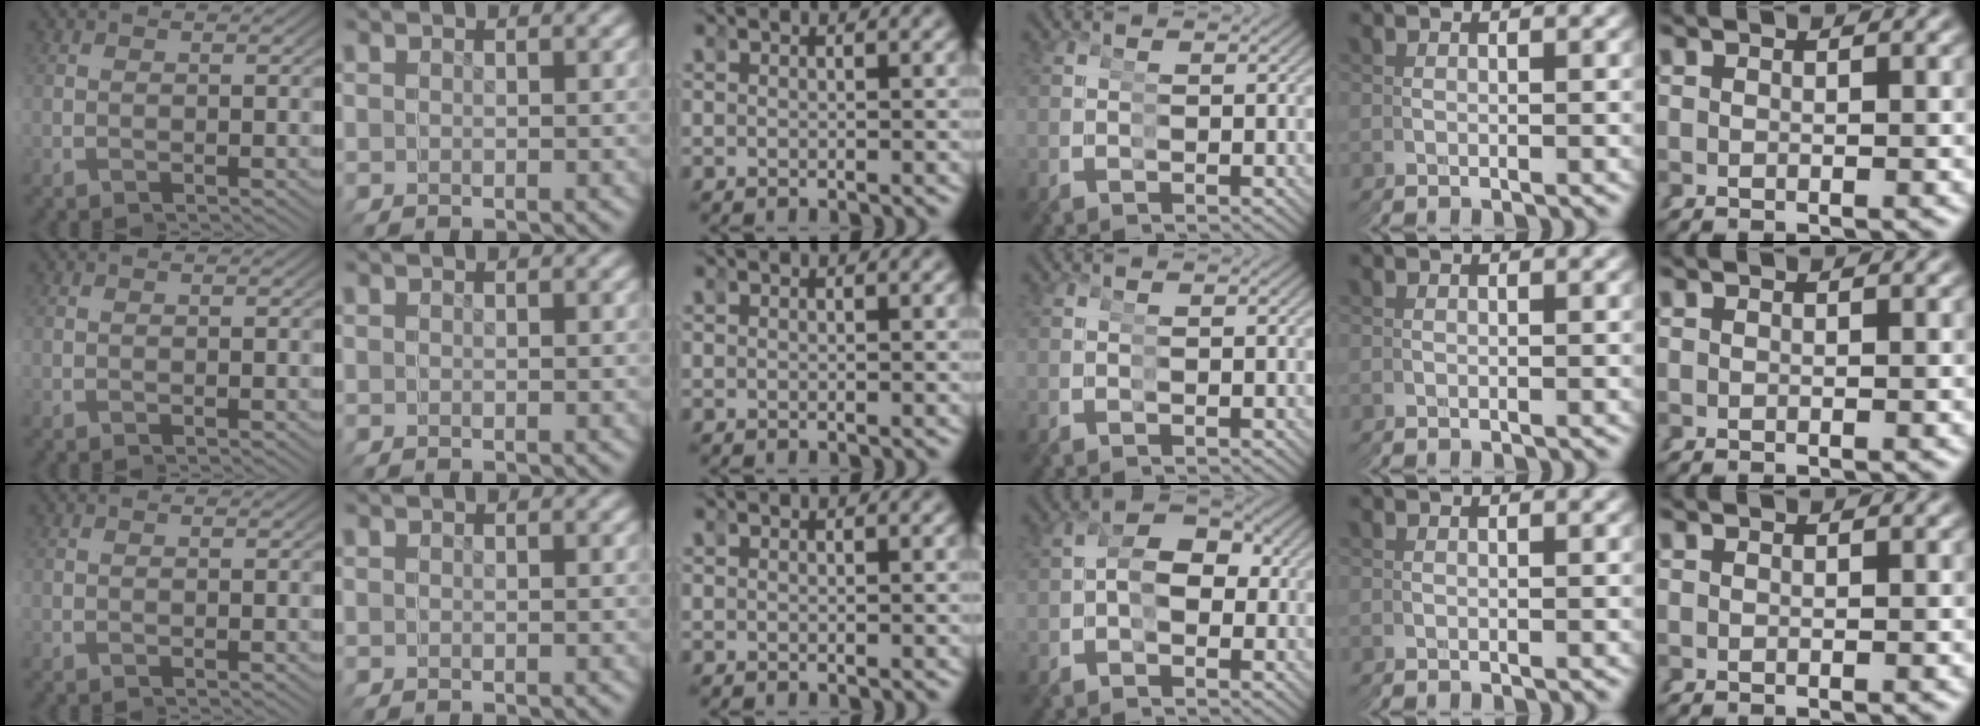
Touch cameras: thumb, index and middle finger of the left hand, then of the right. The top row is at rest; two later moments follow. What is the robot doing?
{"motion": "grasp_and_lifting", "object": "tape"}